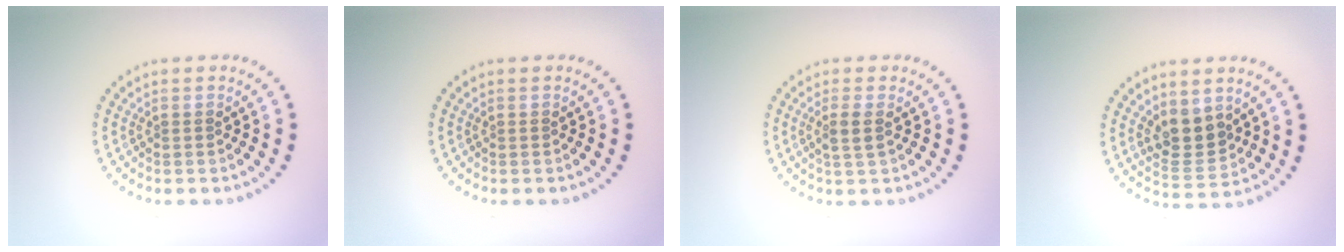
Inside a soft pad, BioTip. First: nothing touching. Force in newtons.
{"total": 0.0}
{"total": 1.6, "press": 1.4, "slide": 0.7}
{"total": 3.3, "press": 3.0, "slide": 1.4}